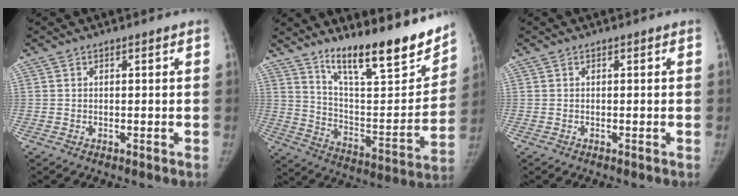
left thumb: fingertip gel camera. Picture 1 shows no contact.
{"total": 22.5, "force": [17.0, 5.0, 13.9], "torque": [-0.173, -0.107, 0.274]}
{"total": 0.0}